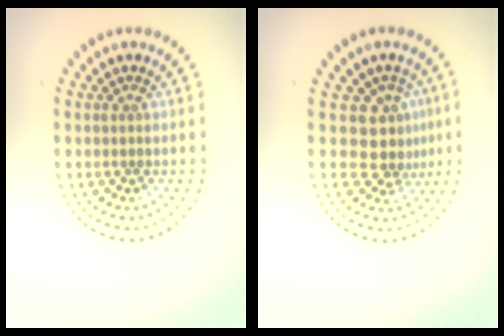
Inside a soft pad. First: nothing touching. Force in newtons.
{"total": 3.3, "press": 2.5, "slide": 2.2}